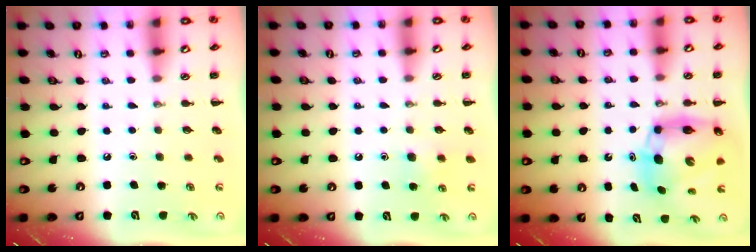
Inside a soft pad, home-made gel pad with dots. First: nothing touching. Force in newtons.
{"total": 5.5, "press": 5.2, "slide": 1.9}
{"total": 8.8, "press": 8.5, "slide": 2.4}